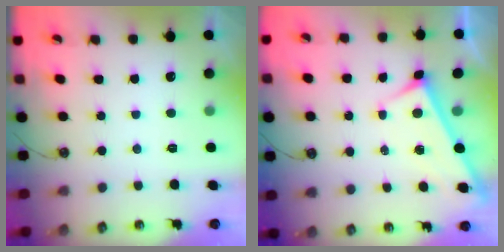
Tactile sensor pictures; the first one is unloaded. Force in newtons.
{"total": 3.0, "press": 3.0, "slide": 0.2}